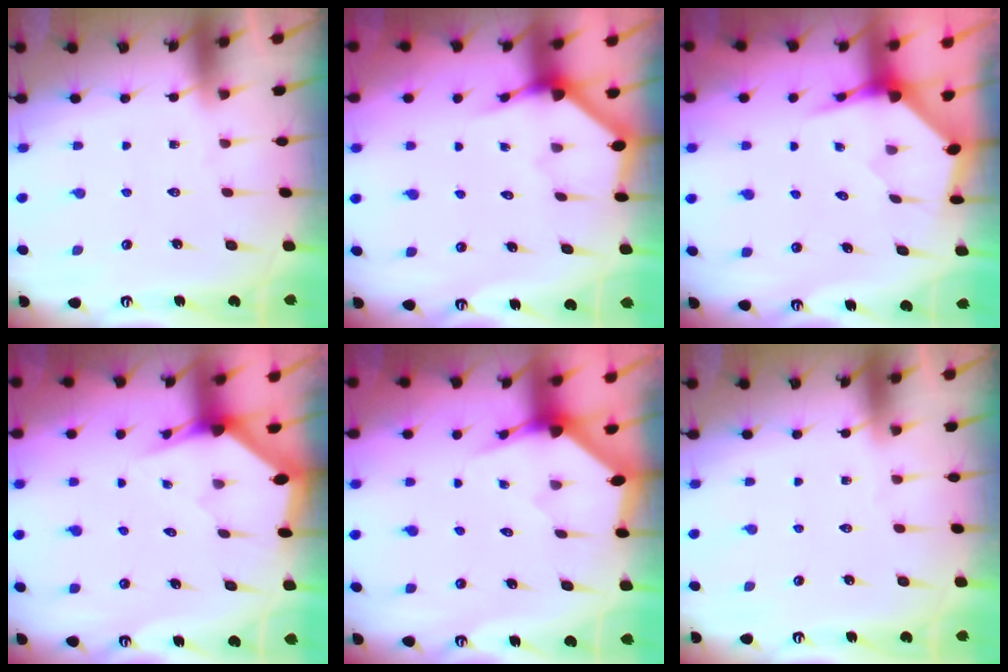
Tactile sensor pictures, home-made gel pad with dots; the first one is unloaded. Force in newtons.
{"total": 4.0, "press": 4.0, "slide": 0.2}
{"total": 4.0, "press": 3.9, "slide": 0.4}
{"total": 2.7, "press": 2.7, "slide": 0.1}
{"total": 3.3, "press": 3.3, "slide": 0.3}
{"total": 0.0}